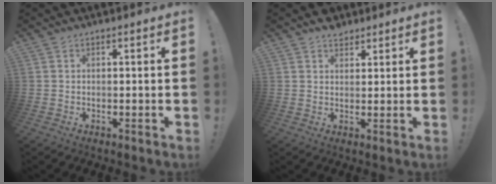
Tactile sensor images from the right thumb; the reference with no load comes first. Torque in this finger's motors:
{"motor_torque": [0.00, 0.01, 0.31, 0.15, 0.00]}